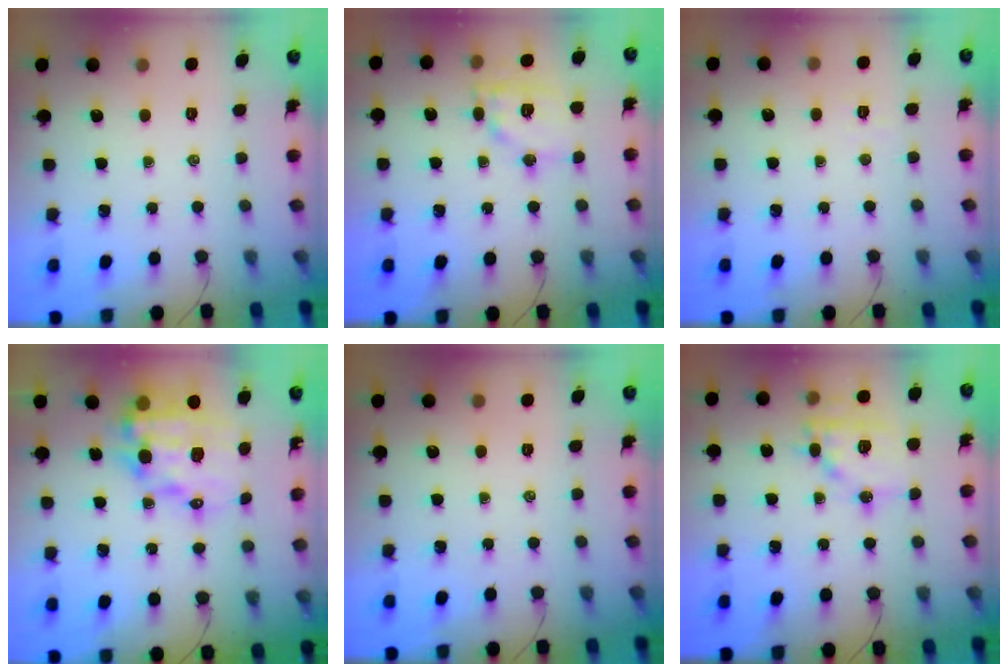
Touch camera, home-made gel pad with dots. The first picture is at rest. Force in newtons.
{"total": 12.9, "press": 12.9, "slide": 0.7}
{"total": 2.5, "press": 2.4, "slide": 0.7}
{"total": 13.3, "press": 12.9, "slide": 3.0}
{"total": 0.0}
{"total": 14.0, "press": 13.9, "slide": 1.9}